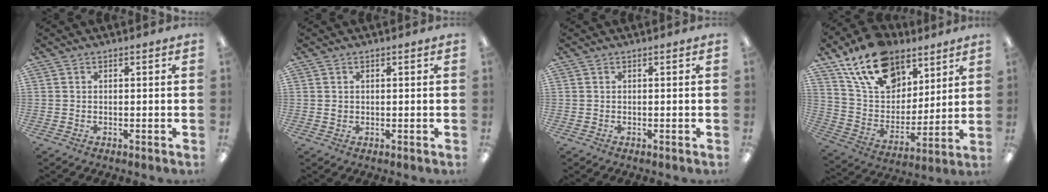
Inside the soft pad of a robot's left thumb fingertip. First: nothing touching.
{"total": 0.9, "force": [0.1, 0.8, 0.3], "torque": [-0.006, 0.004, 0.002]}
{"total": 0.0}
{"total": 18.9, "force": [12.3, 11.4, 8.6], "torque": [-0.156, -0.057, 0.228]}